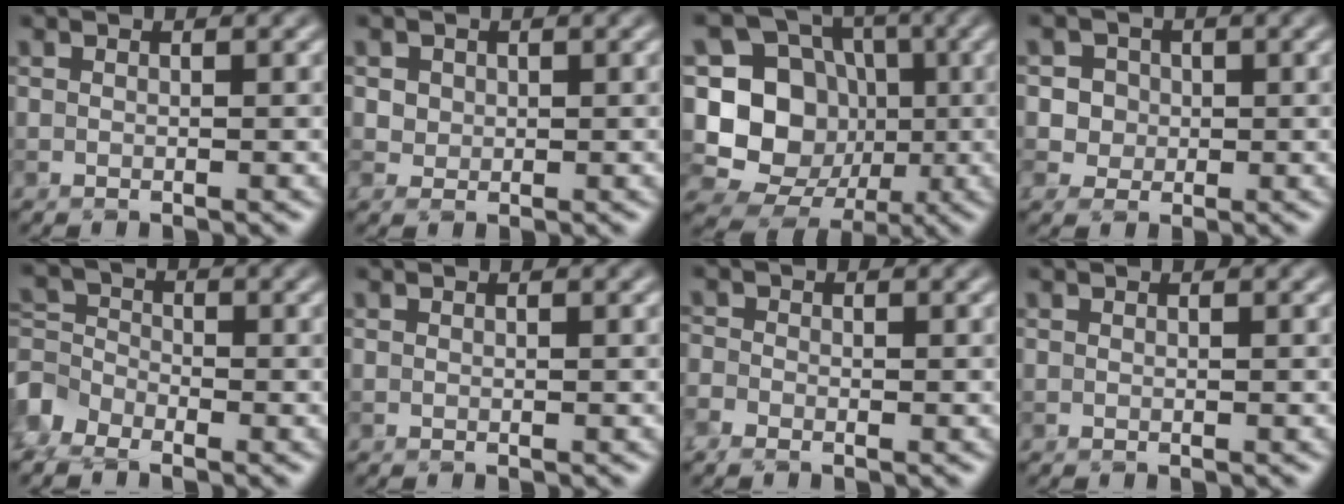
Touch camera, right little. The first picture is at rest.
{"total": 1.4, "force": [0.5, 1.2, 0.5], "torque": [-0.010, -0.004, 0.022]}
{"total": 12.7, "force": [-1.6, 11.4, 5.2], "torque": [-0.122, 0.024, -0.040]}
{"total": 3.6, "force": [0.8, 3.3, 1.3], "torque": [-0.009, 0.014, 0.011]}
{"total": 3.1, "force": [-2.3, 1.8, 1.0], "torque": [-0.025, 0.005, -0.063]}
{"total": 0.0}
{"total": 1.4, "force": [-1.1, 0.6, 0.7], "torque": [-0.015, -0.002, -0.030]}
{"total": 0.0}